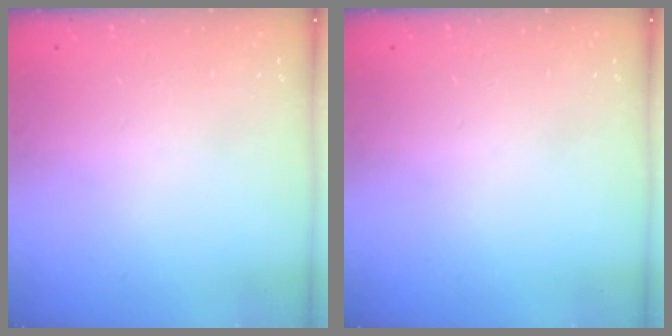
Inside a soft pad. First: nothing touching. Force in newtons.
{"total": 0.0}